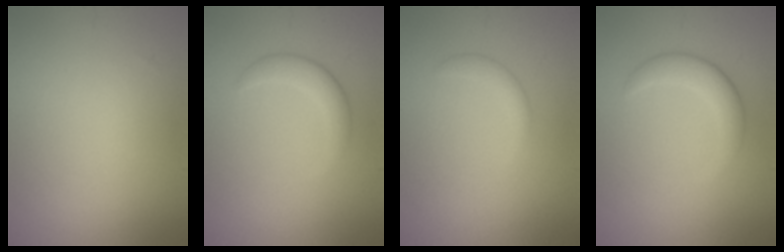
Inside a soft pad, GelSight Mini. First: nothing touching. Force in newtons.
{"total": 2.5, "press": 2.4, "slide": 0.2}
{"total": 1.5, "press": 1.5, "slide": 0.1}
{"total": 3.0, "press": 3.0, "slide": 0.1}